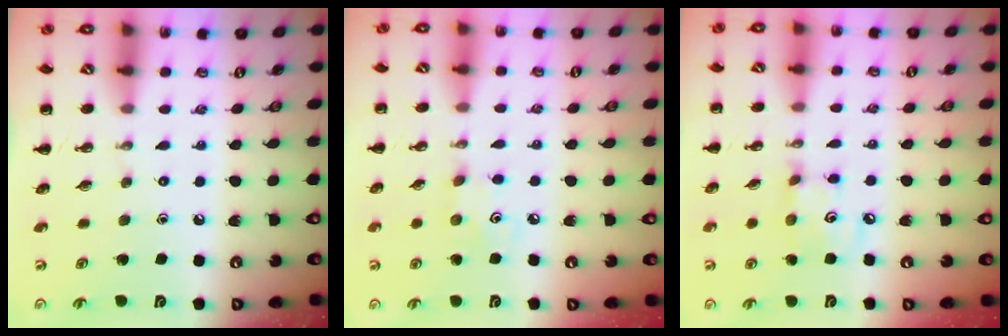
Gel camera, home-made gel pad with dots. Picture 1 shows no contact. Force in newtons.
{"total": 2.9, "press": 2.8, "slide": 0.8}
{"total": 4.8, "press": 4.8, "slide": 0.6}